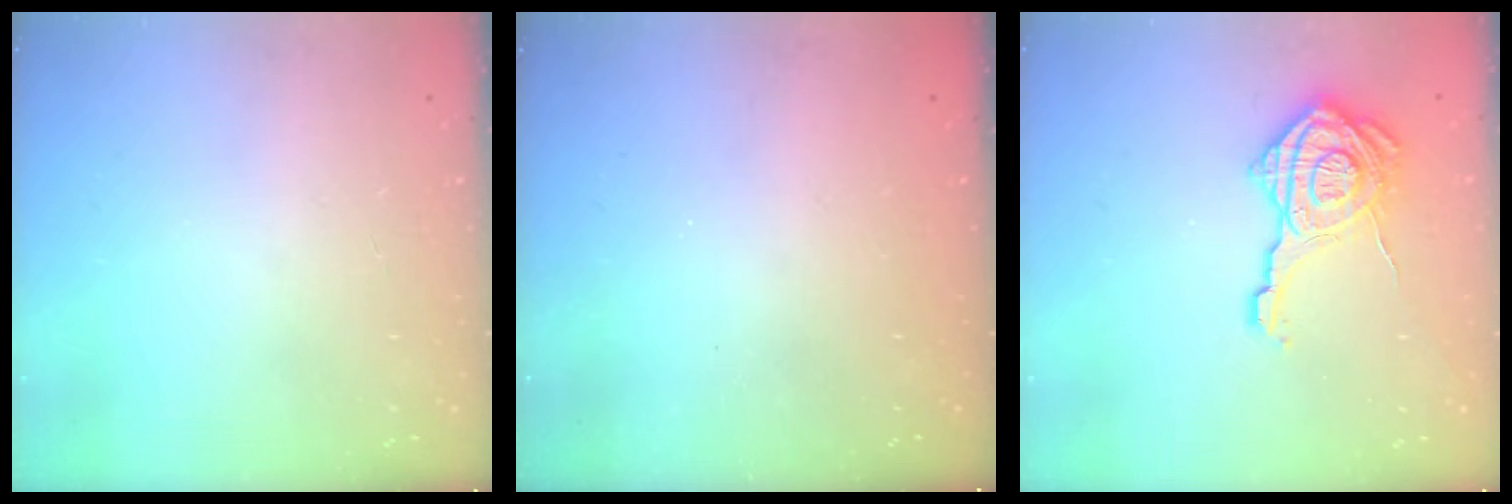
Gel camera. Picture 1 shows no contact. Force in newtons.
{"total": 2.4, "press": 2.3, "slide": 0.7}
{"total": 17.9, "press": 17.9, "slide": 1.1}